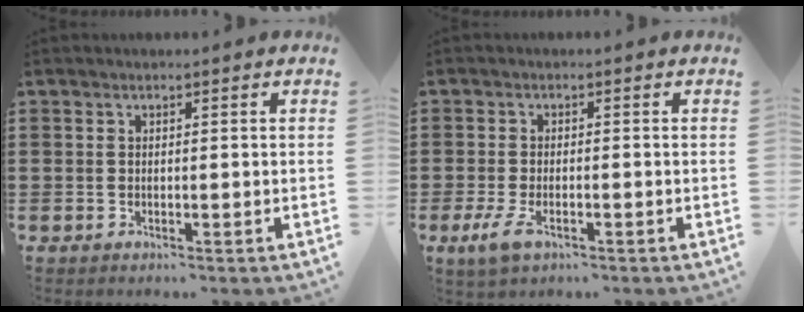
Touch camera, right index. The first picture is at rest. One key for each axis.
{"total": 3.1, "fx": -1.4, "fy": 1.3, "fz": 2.5, "tx": -0.063, "ty": -0.006, "tz": -0.032}